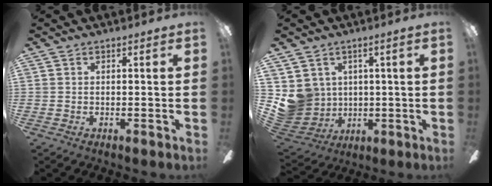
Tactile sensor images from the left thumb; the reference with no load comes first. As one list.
[{"total": 8.5, "force": [1.5, 8.3, 1.4], "torque": [-0.065, -0.019, 0.035]}]